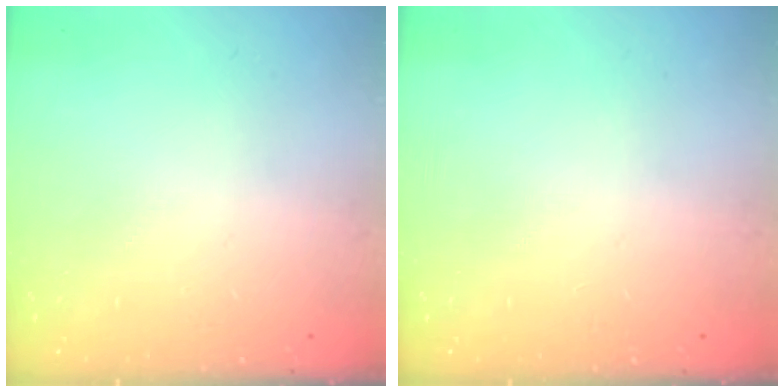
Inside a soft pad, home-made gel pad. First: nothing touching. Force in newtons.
{"total": 0.0}